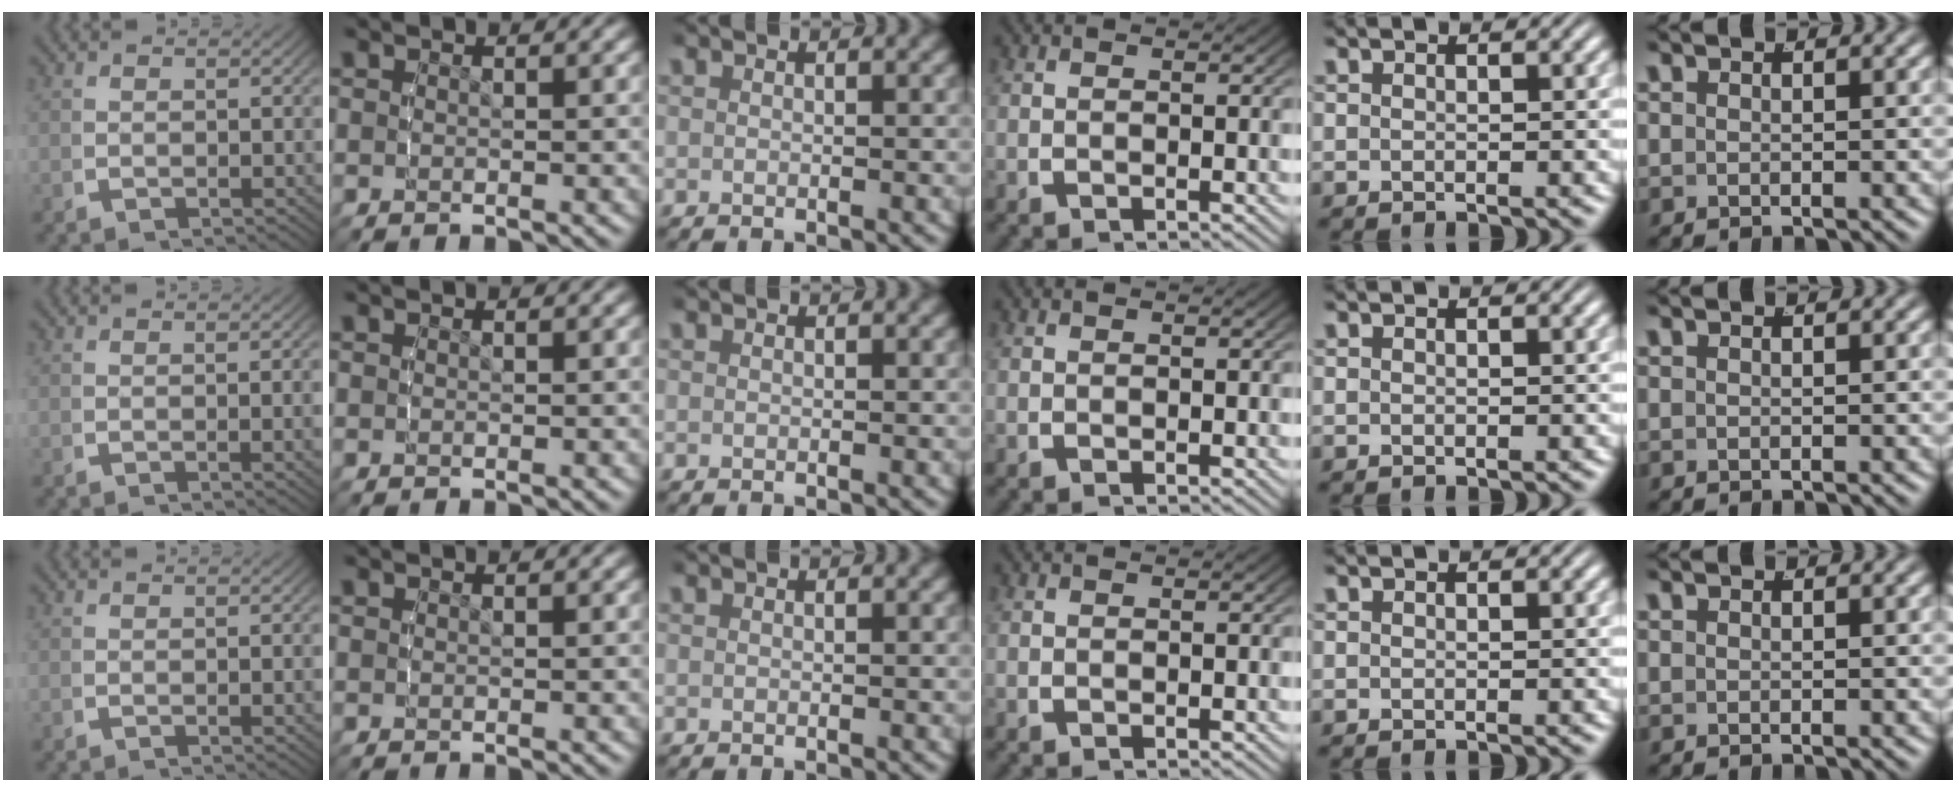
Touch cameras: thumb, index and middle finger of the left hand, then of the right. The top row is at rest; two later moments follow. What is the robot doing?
{"motion": "lift_and_place", "object": "bottle"}